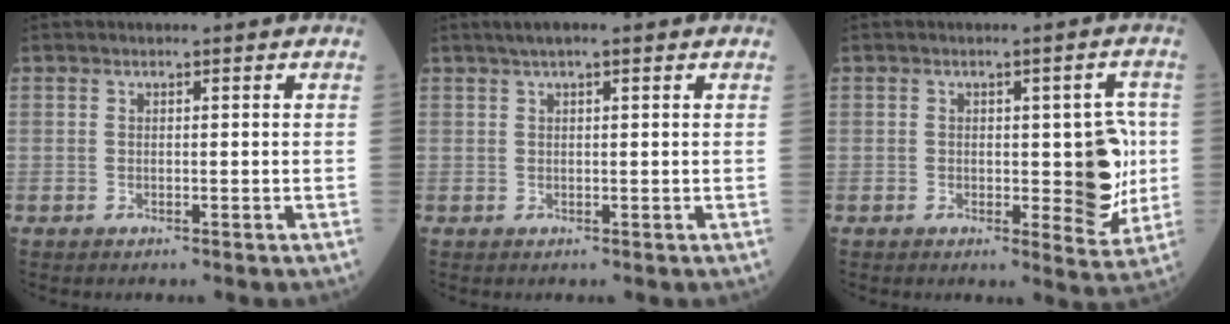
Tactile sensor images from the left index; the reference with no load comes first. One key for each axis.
{"total": 4.0, "fx": 2.9, "fy": 0.6, "fz": 2.7, "tx": -0.046, "ty": 0.027, "tz": 0.052}
{"total": 7.3, "fx": -0.2, "fy": 3.1, "fz": 6.6, "tx": -0.075, "ty": 0.004, "tz": 0.009}